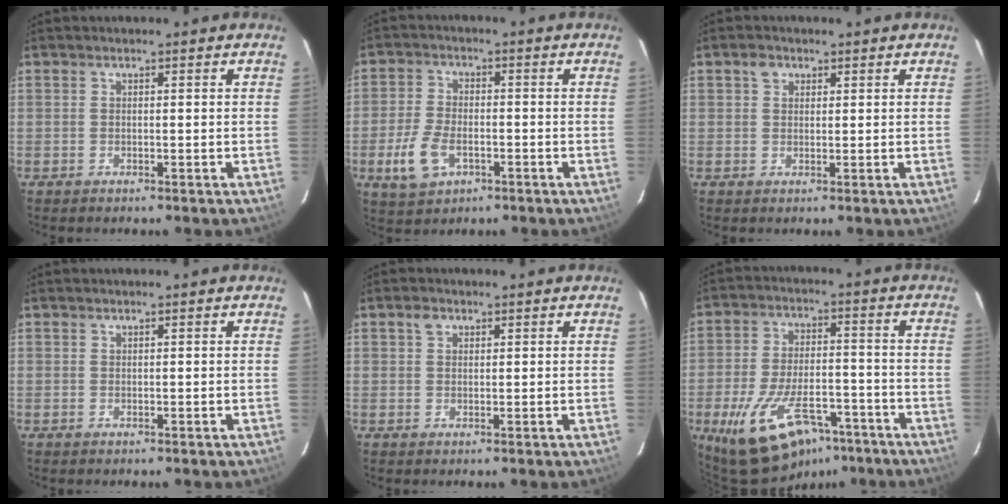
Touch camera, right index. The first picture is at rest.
{"total": 8.2, "force": [-3.3, 4.9, 5.8], "torque": [-0.139, -0.005, -0.058]}
{"total": 2.1, "force": [1.0, 1.7, 0.7], "torque": [-0.011, 0.009, 0.017]}
{"total": 0.0}
{"total": 1.8, "force": [0.9, 1.4, 0.8], "torque": [-0.014, 0.007, 0.016]}
{"total": 17.2, "force": [-10.7, 8.0, 10.9], "torque": [-0.214, -0.013, -0.170]}